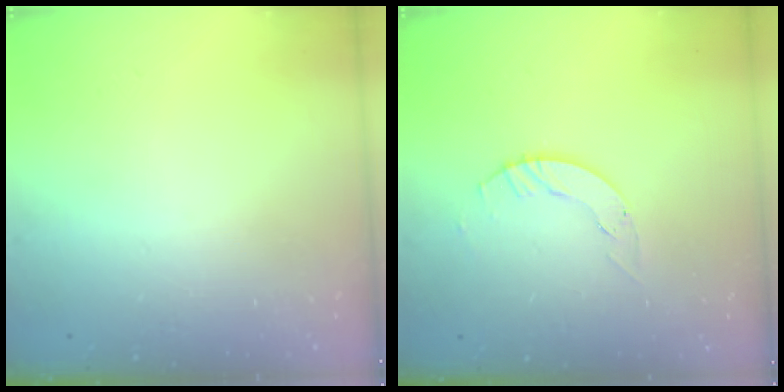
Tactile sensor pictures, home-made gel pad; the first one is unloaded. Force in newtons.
{"total": 4.5, "press": 4.5, "slide": 0.5}